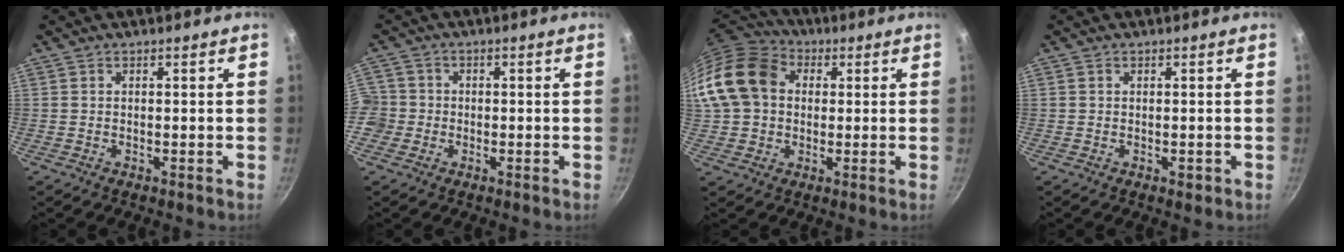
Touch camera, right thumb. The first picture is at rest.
{"total": 5.5, "force": [-1.2, 5.2, 1.4], "torque": [-0.017, 0.017, -0.028]}
{"total": 15.2, "force": [2.4, 12.1, 9.0], "torque": [-0.157, 0.032, 0.030]}
{"total": 1.1, "force": [-0.2, 0.8, 0.7], "torque": [-0.005, 0.001, -0.003]}